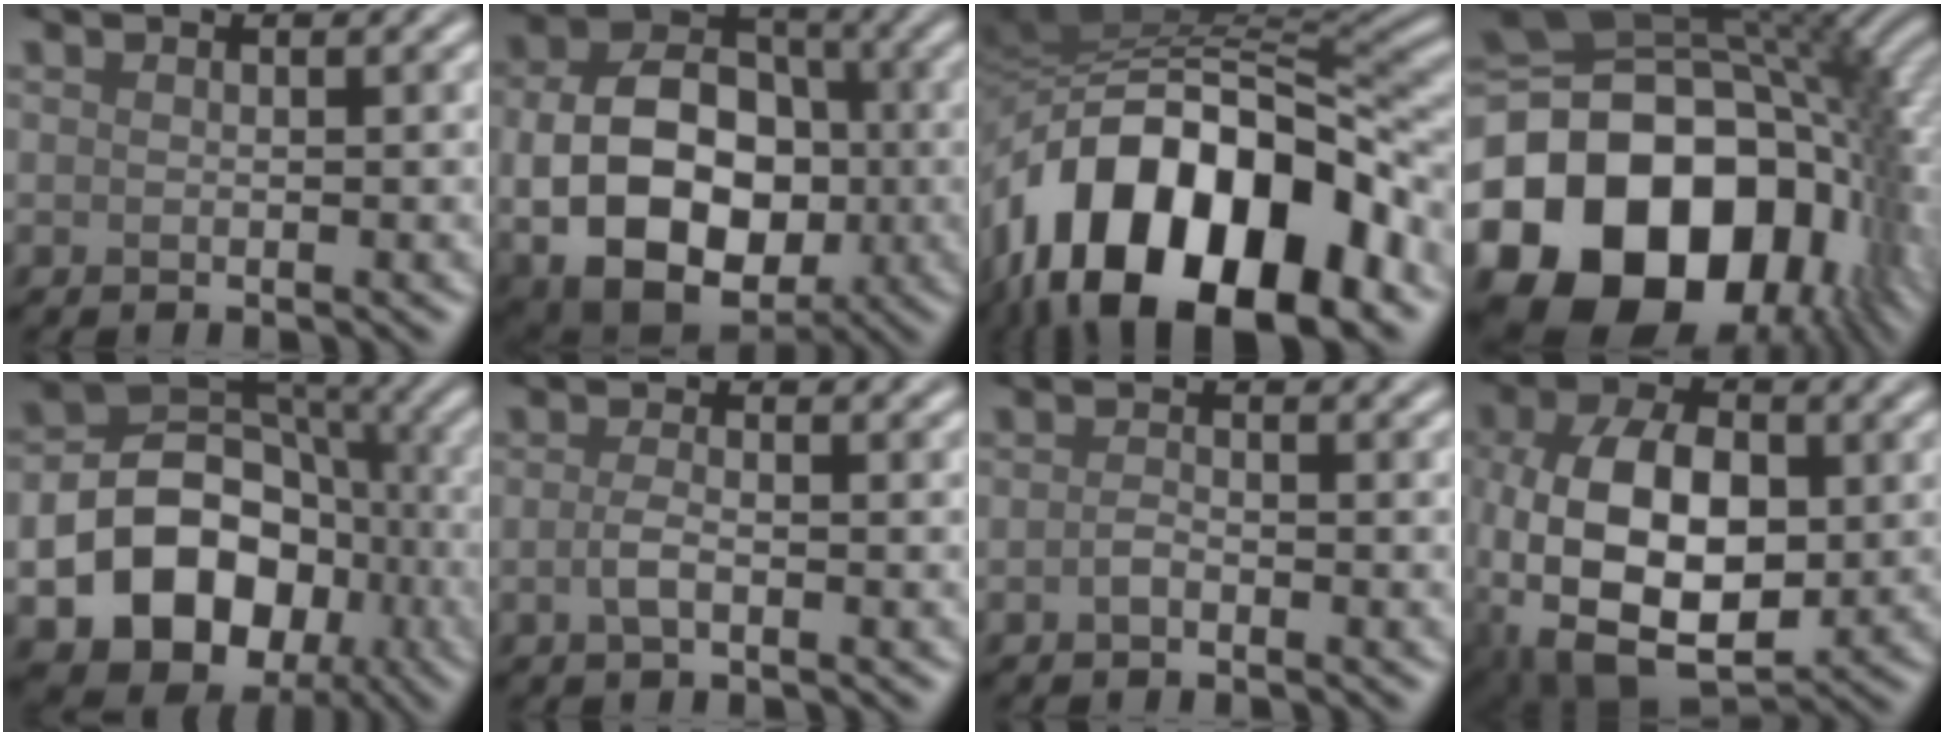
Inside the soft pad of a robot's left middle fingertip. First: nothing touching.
{"total": 12.5, "force": [-1.8, 8.9, 8.6], "torque": [-0.151, -0.020, -0.031]}
{"total": 16.3, "force": [-7.4, 8.6, 11.8], "torque": [-0.181, 0.016, -0.134]}
{"total": 19.6, "force": [-5.3, 13.4, 13.3], "torque": [-0.252, -0.037, -0.075]}
{"total": 13.4, "force": [-4.2, 10.4, 7.4], "torque": [-0.107, -0.019, -0.088]}
{"total": 1.6, "force": [-0.5, 0.6, 1.4], "torque": [-0.032, 0.000, -0.014]}
{"total": 0.9, "force": [-0.6, 0.4, 0.6], "torque": [-0.015, 0.002, -0.013]}
{"total": 12.3, "force": [-1.9, 7.4, 9.6], "torque": [-0.201, -0.013, -0.037]}